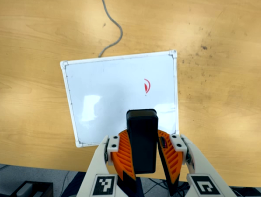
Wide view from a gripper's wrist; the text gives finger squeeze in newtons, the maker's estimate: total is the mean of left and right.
{"total": 10.3, "left": 9.7, "right": 10.9}